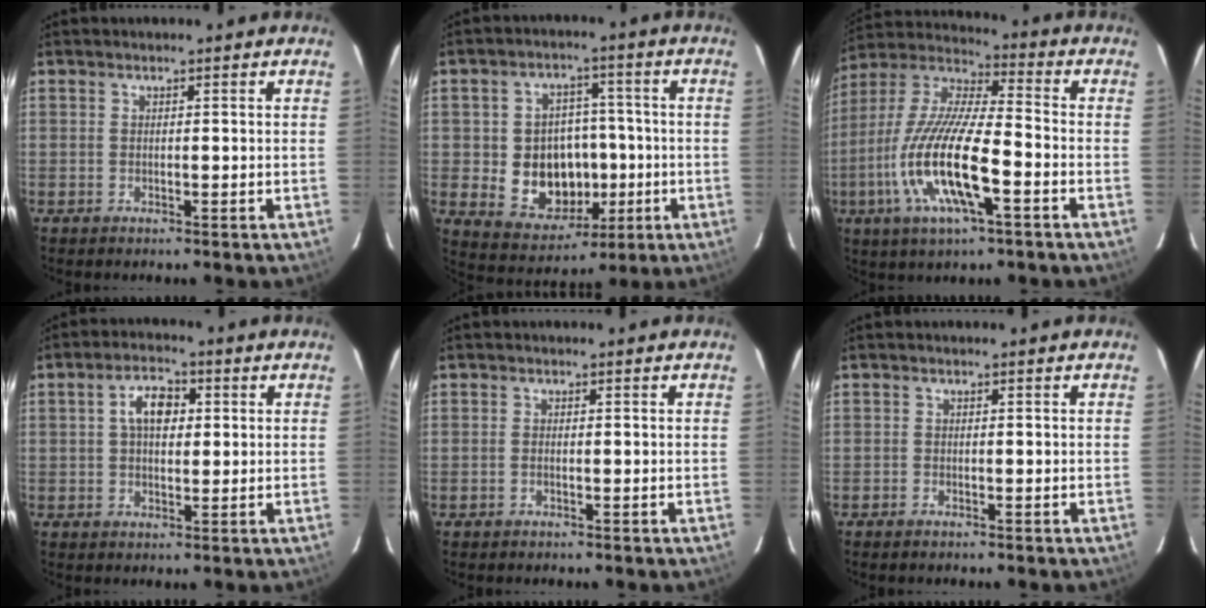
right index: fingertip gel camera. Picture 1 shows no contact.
{"total": 12.6, "force": [-2.0, 10.5, 6.7], "torque": [-0.147, 0.011, -0.009]}
{"total": 18.7, "force": [-6.4, 4.6, 16.9], "torque": [-0.348, -0.018, -0.129]}
{"total": 5.9, "force": [1.2, 3.5, 4.6], "torque": [-0.080, 0.019, 0.021]}
{"total": 0.5, "force": [-0.2, 0.2, 0.4], "torque": [-0.009, 0.001, -0.006]}
{"total": 0.8, "force": [-0.7, 0.4, 0.2], "torque": [-0.006, 0.000, -0.015]}